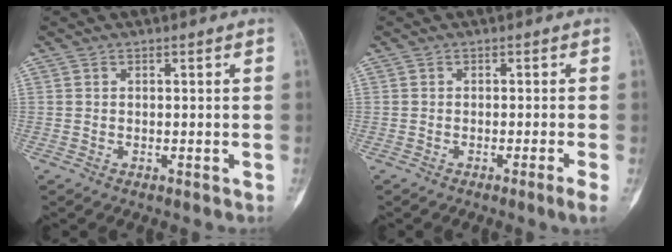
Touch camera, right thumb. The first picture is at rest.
{"total": 2.2, "force": [-1.1, -0.6, 1.8], "torque": [-0.039, -0.003, -0.019]}